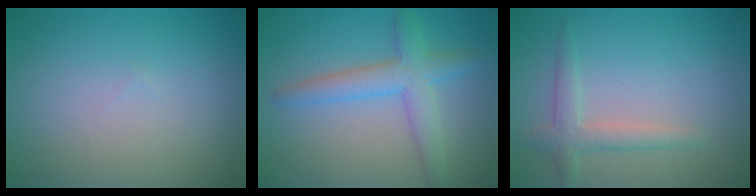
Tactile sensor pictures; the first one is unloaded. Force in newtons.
{"total": 4.0, "press": 4.0, "slide": 0.3}
{"total": 2.3, "press": 2.3, "slide": 0.2}